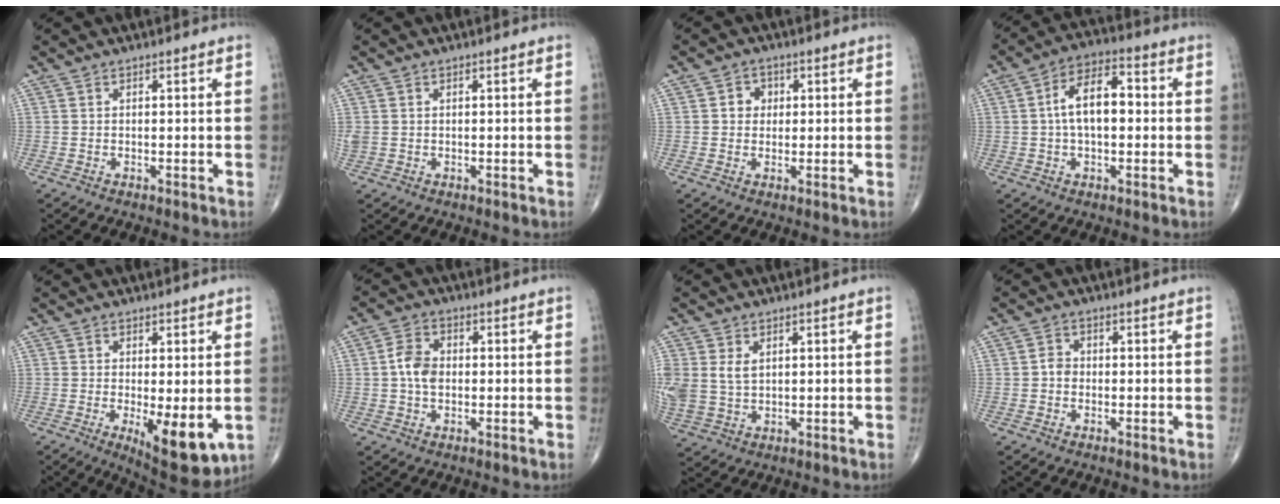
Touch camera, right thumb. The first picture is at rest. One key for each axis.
{"total": 1.8, "fx": 0.1, "fy": 1.5, "fz": 1.0, "tx": -0.036, "ty": 0.007, "tz": 0.008}
{"total": 3.3, "fx": 0.6, "fy": 2.9, "fz": 1.4, "tx": -0.001, "ty": 0.004, "tz": 0.004}
{"total": 9.0, "fx": 0.4, "fy": 4.8, "fz": 7.6, "tx": -0.127, "ty": 0.023, "tz": -0.002}
{"total": 10.0, "fx": -2.2, "fy": 3.7, "fz": 9.0, "tx": -0.122, "ty": -0.025, "tz": -0.022}
{"total": 5.5, "fx": -0.1, "fy": 3.8, "fz": 3.9, "tx": -0.070, "ty": 0.011, "tz": -0.007}
{"total": 8.5, "fx": 1.8, "fy": 6.2, "fz": 5.6, "tx": -0.141, "ty": -0.005, "tz": 0.049}
{"total": 2.1, "fx": -0.4, "fy": 1.8, "fz": 1.0, "tx": -0.006, "ty": 0.008, "tz": -0.011}